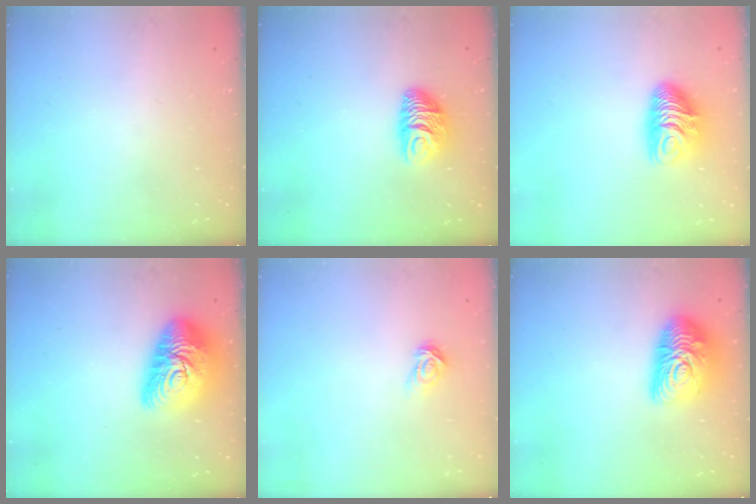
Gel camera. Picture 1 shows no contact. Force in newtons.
{"total": 9.5, "press": 9.4, "slide": 0.8}
{"total": 10.7, "press": 10.6, "slide": 0.7}
{"total": 16.5, "press": 16.4, "slide": 1.1}
{"total": 3.6, "press": 3.5, "slide": 0.4}
{"total": 15.0, "press": 15.0, "slide": 0.8}